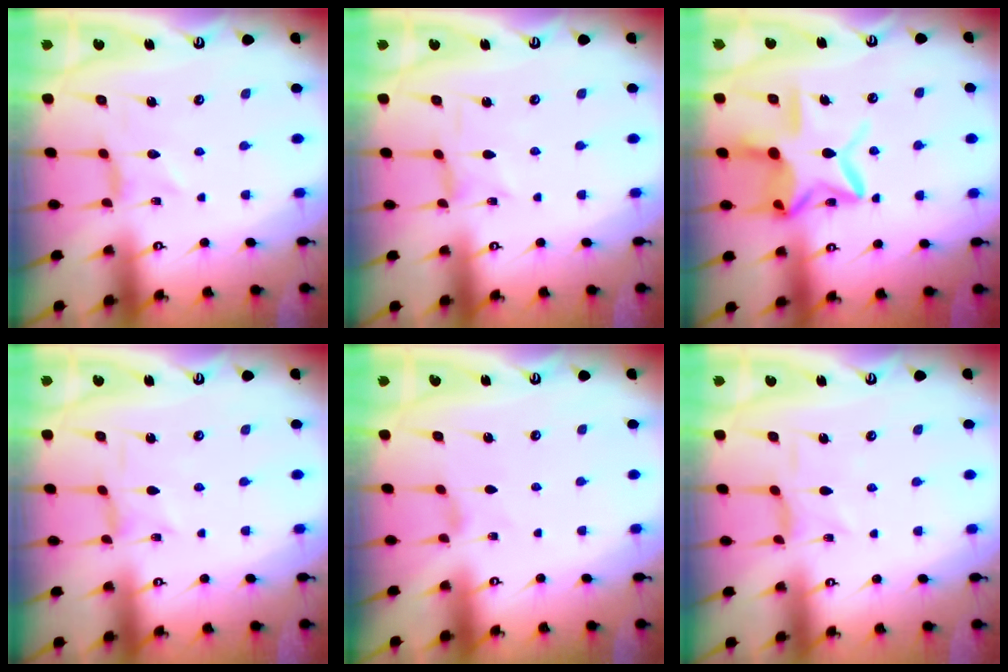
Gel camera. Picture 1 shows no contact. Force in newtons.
{"total": 0.0}
{"total": 15.3, "press": 15.3, "slide": 1.2}
{"total": 0.0}
{"total": 0.0}
{"total": 2.1, "press": 2.1, "slide": 0.5}